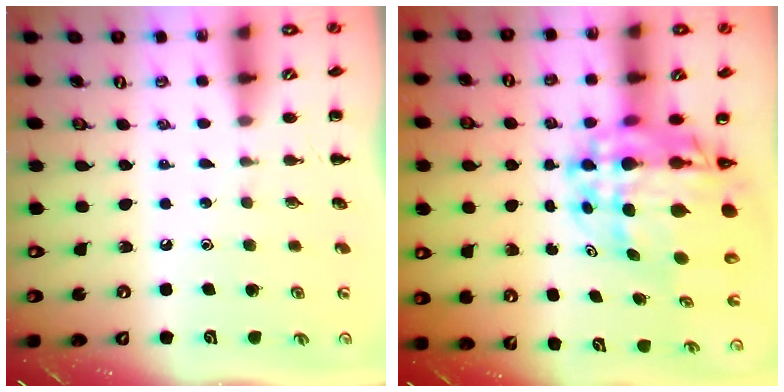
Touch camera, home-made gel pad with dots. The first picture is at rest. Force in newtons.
{"total": 14.3, "press": 13.6, "slide": 4.3}